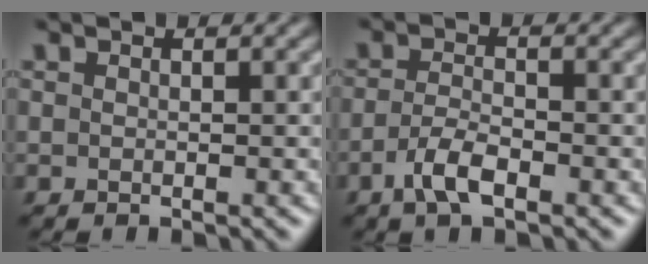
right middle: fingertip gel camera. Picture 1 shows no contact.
{"total": 2.9, "force": [-1.6, 1.0, 2.2], "torque": [-0.052, 0.000, -0.035]}